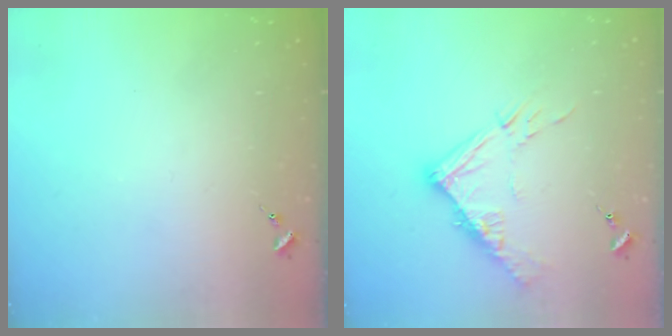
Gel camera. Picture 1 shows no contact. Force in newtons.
{"total": 13.2, "press": 13.2, "slide": 1.2}